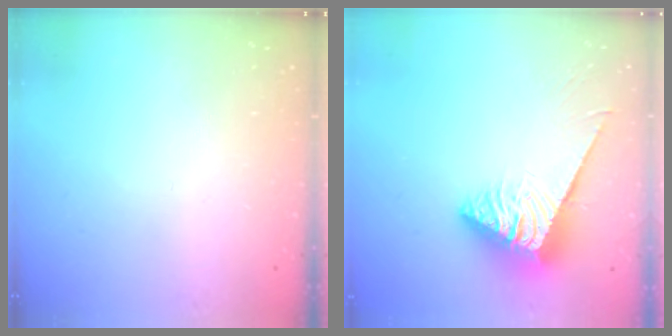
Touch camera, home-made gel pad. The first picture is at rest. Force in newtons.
{"total": 7.0, "press": 7.0, "slide": 0.3}